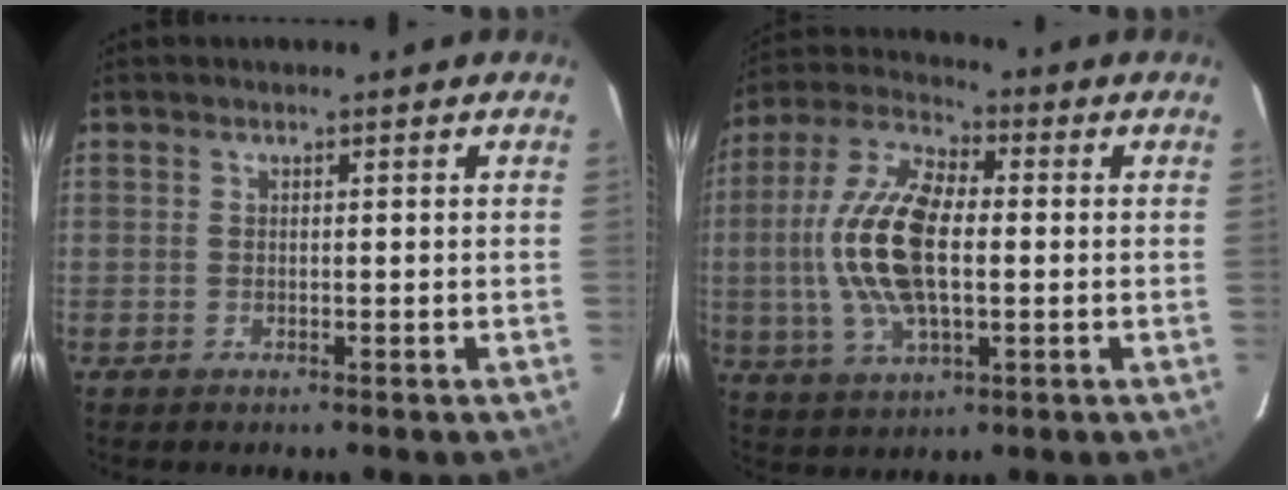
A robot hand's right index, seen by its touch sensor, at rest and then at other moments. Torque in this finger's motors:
{"motor_torque": [2.14, 0.00, 1.05, 0.21]}